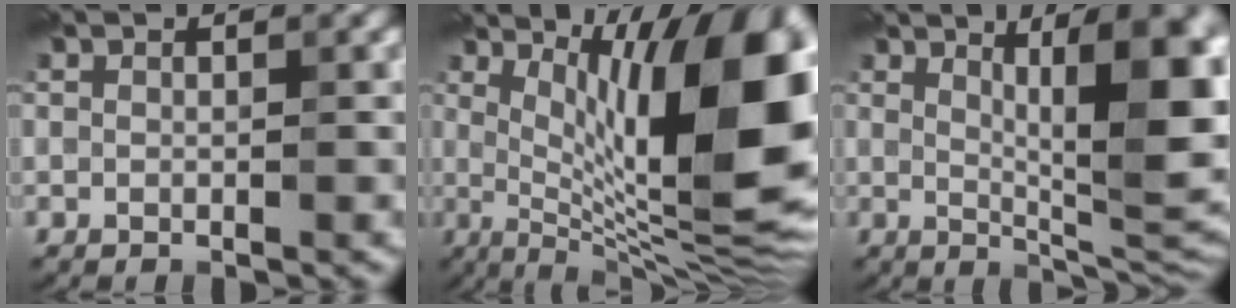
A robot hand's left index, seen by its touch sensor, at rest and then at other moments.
{"total": 15.8, "force": [3.1, 4.2, 14.9], "torque": [-0.189, 0.008, 0.055]}
{"total": 11.8, "force": [3.3, 3.3, 10.9], "torque": [-0.124, 0.005, 0.055]}